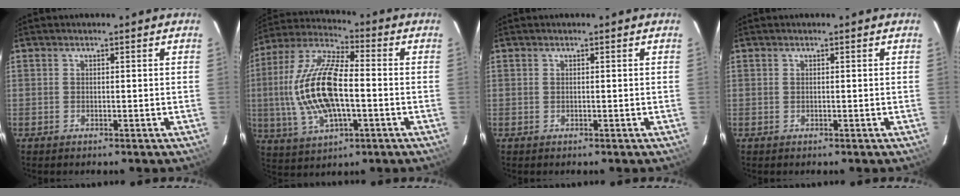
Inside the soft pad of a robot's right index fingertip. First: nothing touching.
{"total": 17.9, "force": [-1.6, 7.4, 16.2], "torque": [-0.335, 0.005, -0.026]}
{"total": 0.0}
{"total": 0.0}